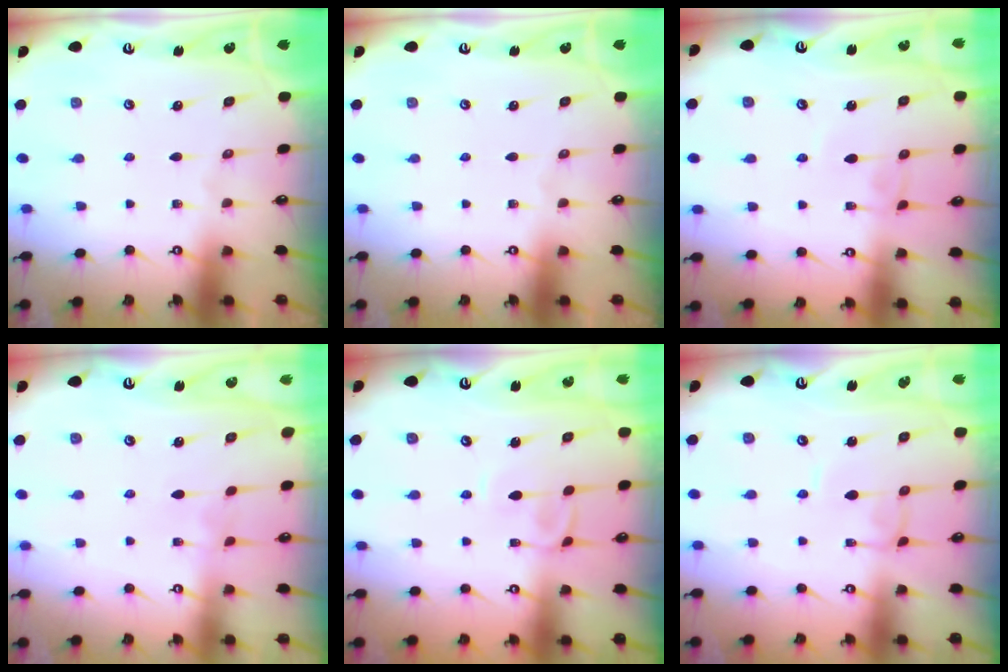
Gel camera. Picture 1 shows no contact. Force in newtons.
{"total": 0.0}
{"total": 3.1, "press": 3.1, "slide": 0.1}
{"total": 3.3, "press": 3.3, "slide": 0.3}
{"total": 2.7, "press": 2.7, "slide": 0.5}
{"total": 1.5, "press": 1.4, "slide": 0.2}